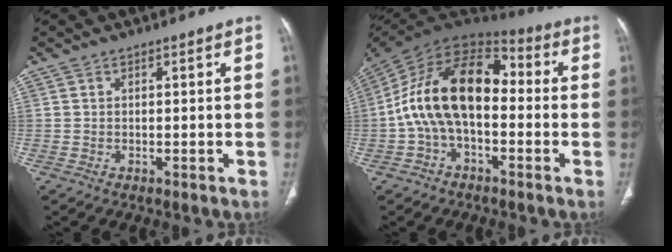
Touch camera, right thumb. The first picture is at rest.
{"total": 18.0, "force": [-1.0, 10.3, 14.7], "torque": [-0.251, 0.051, -0.029]}